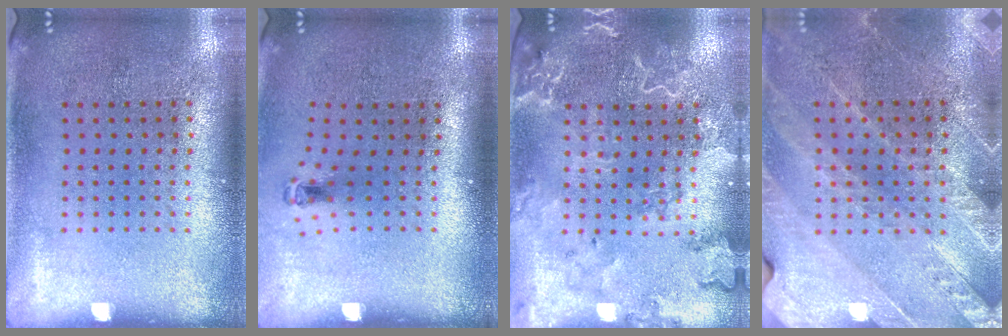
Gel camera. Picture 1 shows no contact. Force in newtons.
{"total": 0.7, "press": 0.4, "slide": 0.6}
{"total": 2.6, "press": 2.4, "slide": 1.0}
{"total": 2.9, "press": 2.7, "slide": 0.9}